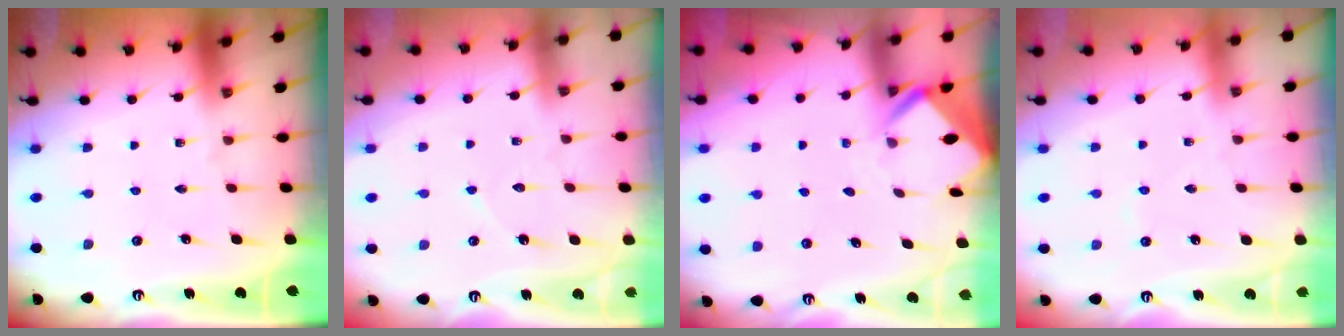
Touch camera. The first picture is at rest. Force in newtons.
{"total": 3.6, "press": 3.5, "slide": 0.3}
{"total": 2.6, "press": 2.6, "slide": 0.2}
{"total": 2.7, "press": 2.6, "slide": 0.5}